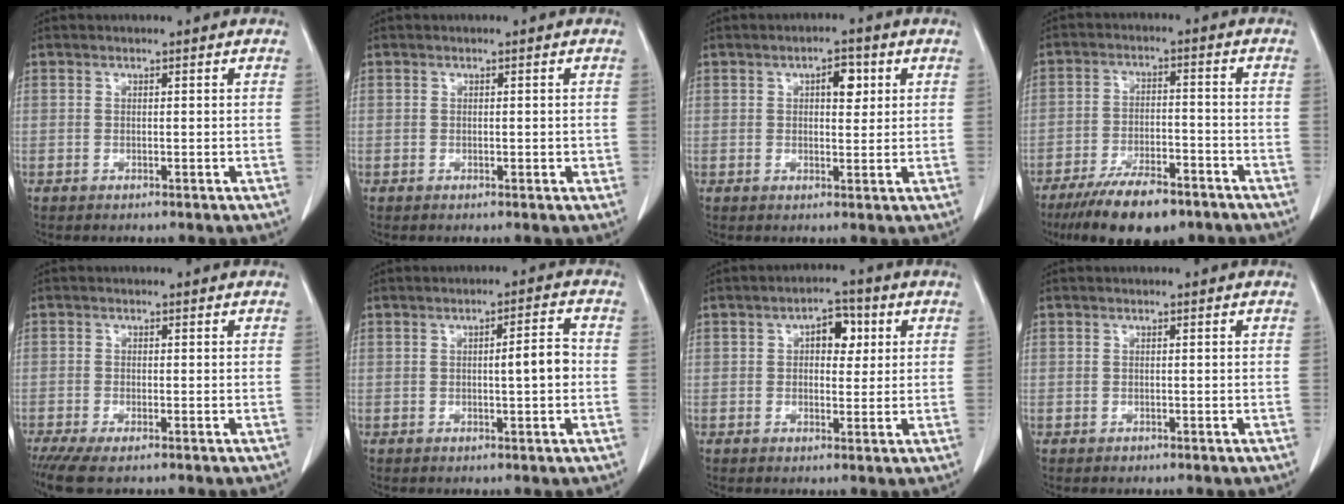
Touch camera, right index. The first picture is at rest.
{"total": 0.8, "force": [0.0, 0.4, 0.7], "torque": [-0.009, 0.002, 0.002]}
{"total": 3.8, "force": [1.3, 1.7, 3.1], "torque": [-0.044, 0.006, 0.017]}
{"total": 11.4, "force": [-8.5, 3.7, 6.7], "torque": [-0.108, -0.011, -0.143]}
{"total": 5.1, "force": [-3.8, 1.1, 3.2], "torque": [-0.053, -0.014, -0.061]}
{"total": 4.1, "force": [-0.2, 0.6, 4.0], "torque": [-0.058, 0.008, -0.004]}
{"total": 4.9, "force": [1.4, 2.7, 3.9], "torque": [-0.055, 0.015, 0.019]}
{"total": 0.5, "force": [-0.2, 0.4, -0.1], "torque": [0.001, 0.004, -0.005]}